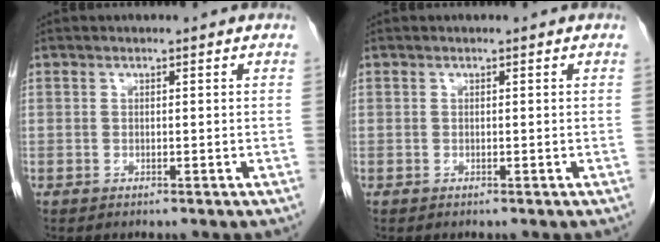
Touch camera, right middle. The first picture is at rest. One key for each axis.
{"total": 0.0}